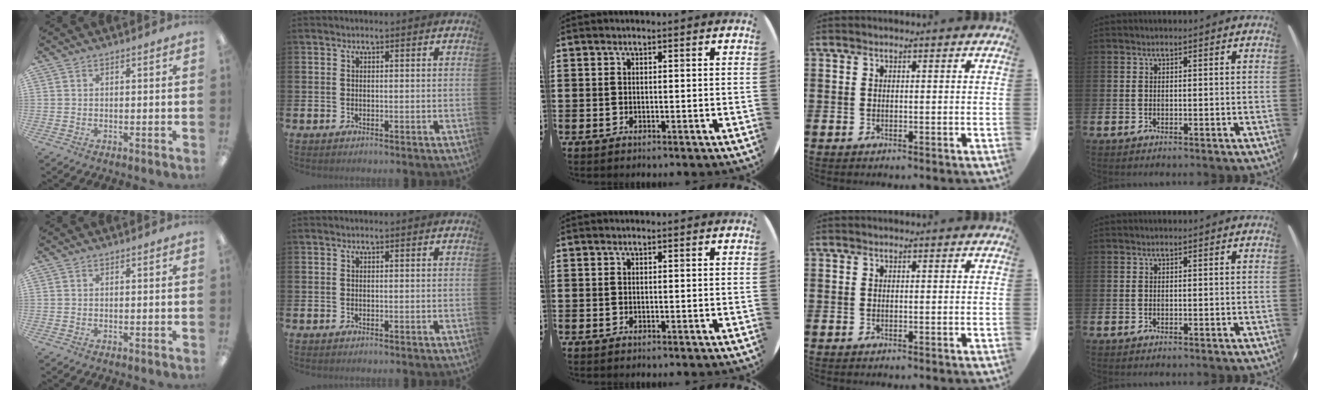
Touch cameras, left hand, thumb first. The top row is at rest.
{}